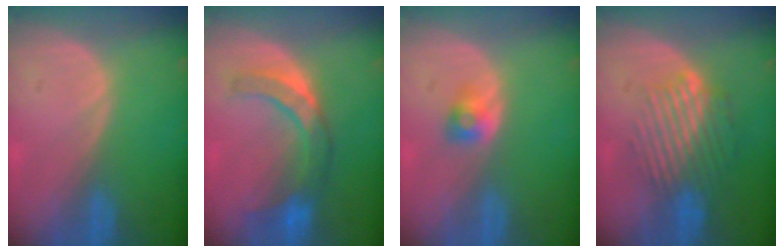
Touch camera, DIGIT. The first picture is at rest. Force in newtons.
{"total": 7.5, "press": 7.3, "slide": 1.8}
{"total": 2.5, "press": 2.3, "slide": 1.1}
{"total": 9.4, "press": 8.0, "slide": 5.1}